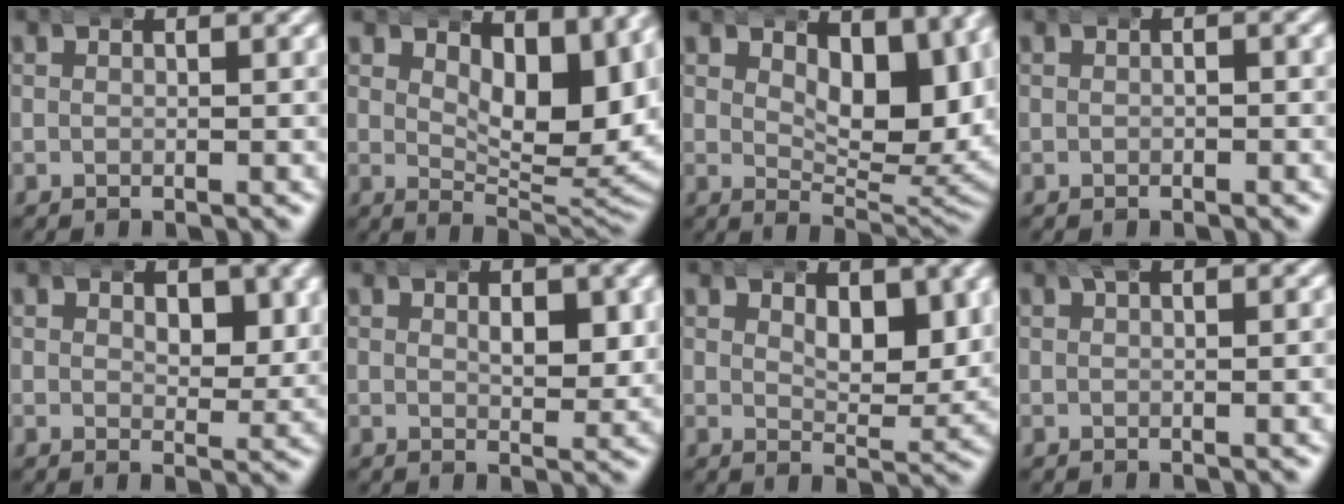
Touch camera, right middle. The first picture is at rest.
{"total": 8.4, "force": [2.6, 3.7, 7.1], "torque": [-0.088, -0.022, 0.046]}
{"total": 7.6, "force": [2.7, 3.5, 6.2], "torque": [-0.080, -0.020, 0.046]}
{"total": 0.6, "force": [-0.1, 0.5, 0.4], "torque": [-0.003, 0.000, -0.004]}
{"total": 2.8, "force": [1.3, 1.6, 1.9], "torque": [-0.021, -0.012, 0.021]}
{"total": 2.8, "force": [1.0, 1.2, 2.3], "torque": [-0.029, -0.006, 0.015]}
{"total": 3.9, "force": [2.1, 1.7, 2.9], "torque": [-0.048, -0.021, 0.037]}
{"total": 0.7, "force": [0.3, 0.0, 0.6], "torque": [-0.007, 0.002, 0.003]}